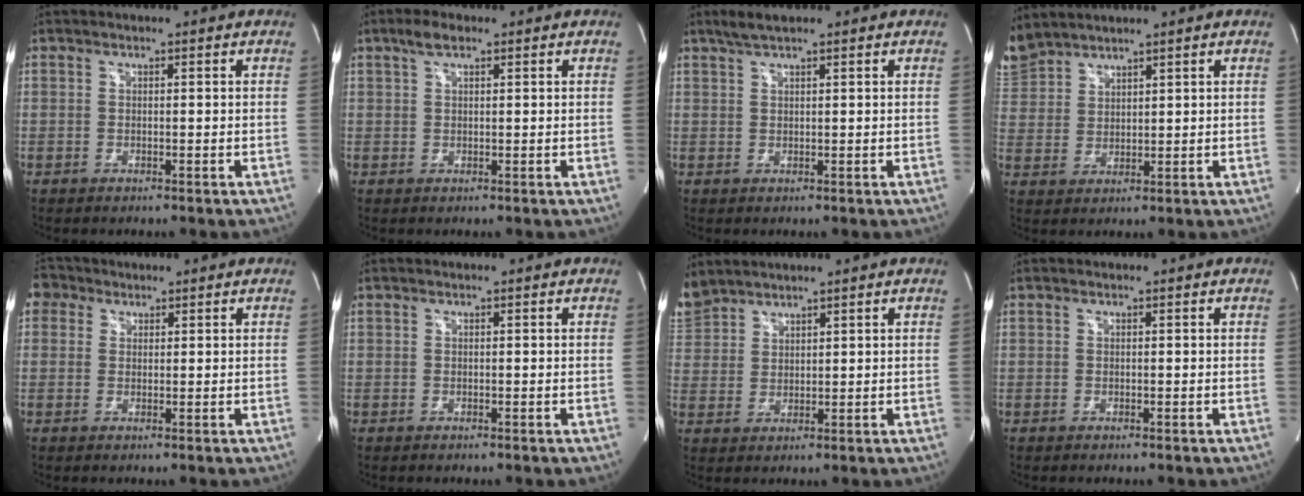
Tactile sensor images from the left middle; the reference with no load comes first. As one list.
[{"total": 2.7, "force": [1.7, 0.9, 1.8], "torque": [-0.042, 0.012, 0.034]}, {"total": 2.8, "force": [2.2, 0.2, 1.7], "torque": [-0.042, 0.010, 0.044]}, {"total": 6.5, "force": [6.2, 2.1, 0.7], "torque": [-0.028, 0.016, 0.136]}, {"total": 3.5, "force": [1.7, 3.0, 0.6], "torque": [-0.014, 0.019, 0.031]}, {"total": 0.0}, {"total": 6.3, "force": [5.7, 2.5, 0.7], "torque": [-0.027, 0.016, 0.124]}, {"total": 0.0}]